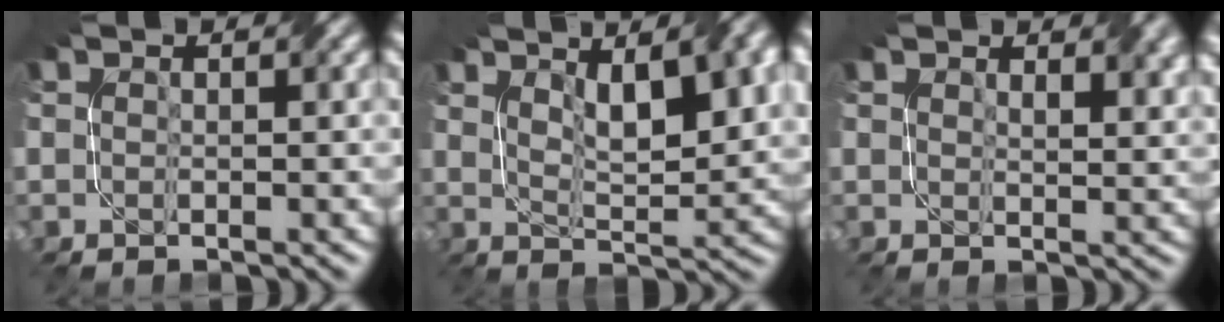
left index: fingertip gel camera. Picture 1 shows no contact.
{"total": 7.8, "force": [3.0, 2.6, 6.7], "torque": [-0.101, 0.004, 0.049]}
{"total": 3.2, "force": [2.2, 1.1, 2.0], "torque": [-0.029, -0.001, 0.042]}